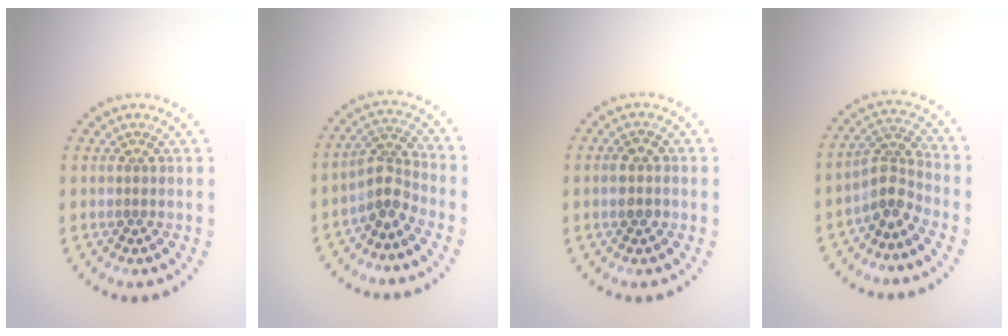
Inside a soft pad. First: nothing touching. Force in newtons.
{"total": 2.8, "press": 2.2, "slide": 1.7}
{"total": 1.8, "press": 1.8, "slide": 0.1}
{"total": 2.9, "press": 2.2, "slide": 1.9}